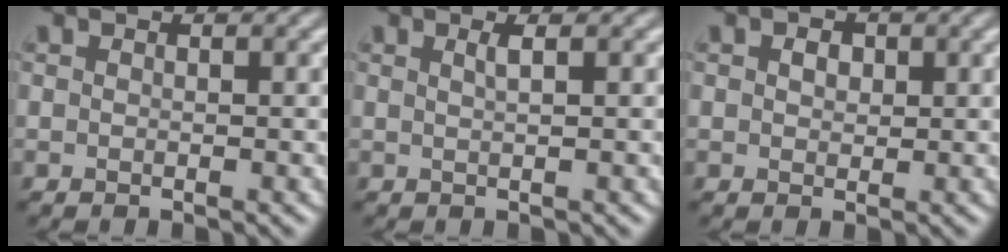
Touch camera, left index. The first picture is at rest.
{"total": 1.2, "force": [0.5, 0.4, 1.1], "torque": [-0.013, 0.002, 0.006]}
{"total": 1.5, "force": [0.5, 1.2, 0.8], "torque": [-0.013, 0.001, 0.006]}